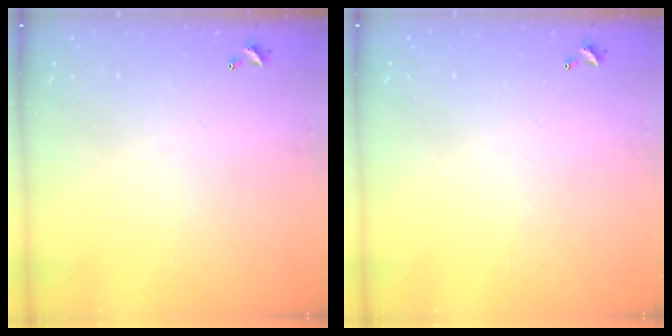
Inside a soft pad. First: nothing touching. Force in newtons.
{"total": 0.0}